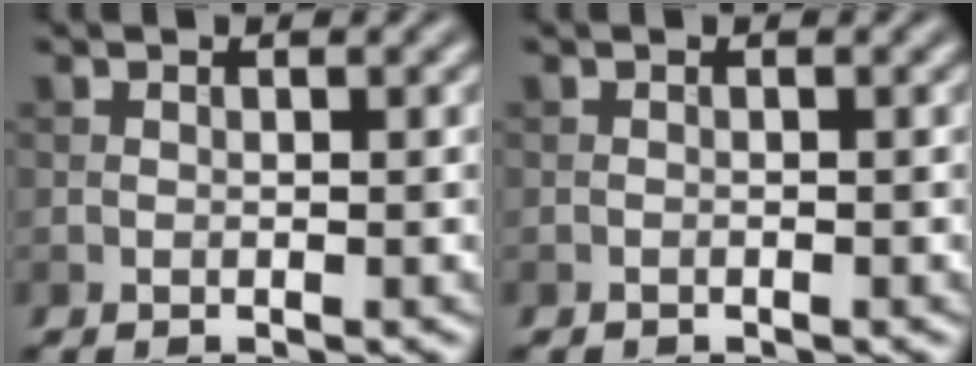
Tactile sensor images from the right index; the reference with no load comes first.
{"total": 0.0}